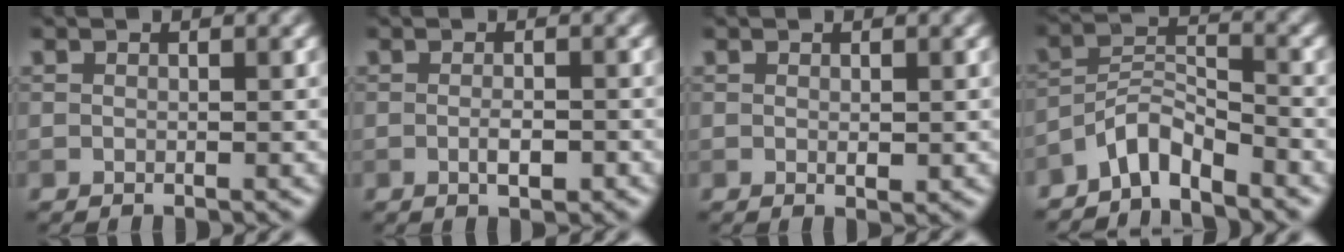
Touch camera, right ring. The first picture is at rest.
{"total": 1.8, "force": [-0.6, 0.5, 1.7], "torque": [-0.029, -0.003, -0.009]}
{"total": 0.8, "force": [0.0, 0.4, 0.7], "torque": [-0.009, -0.003, 0.000]}
{"total": 3.8, "force": [-3.3, 0.9, 1.7], "torque": [-0.029, 0.011, -0.071]}